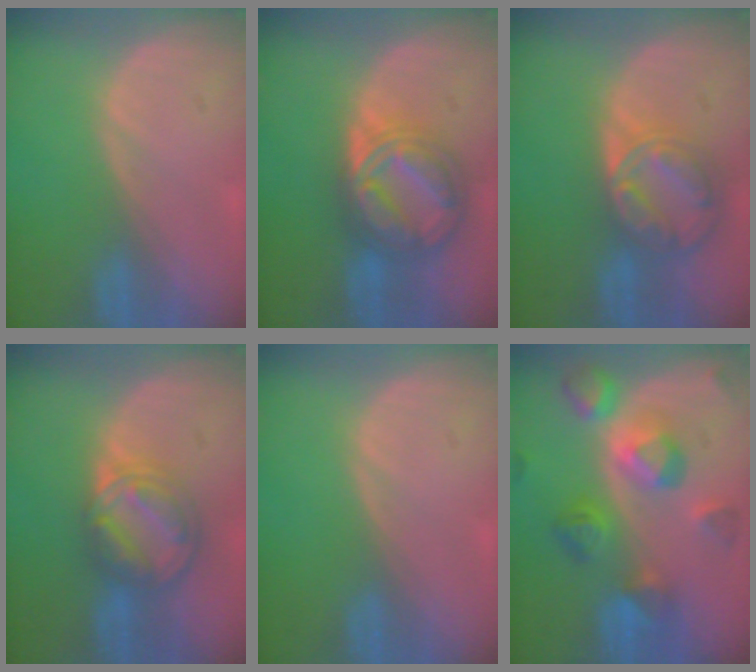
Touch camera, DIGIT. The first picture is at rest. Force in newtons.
{"total": 9.2, "press": 9.1, "slide": 0.6}
{"total": 8.6, "press": 7.3, "slide": 4.5}
{"total": 8.3, "press": 7.1, "slide": 4.4}
{"total": 0.0}
{"total": 9.4, "press": 9.4, "slide": 0.6}